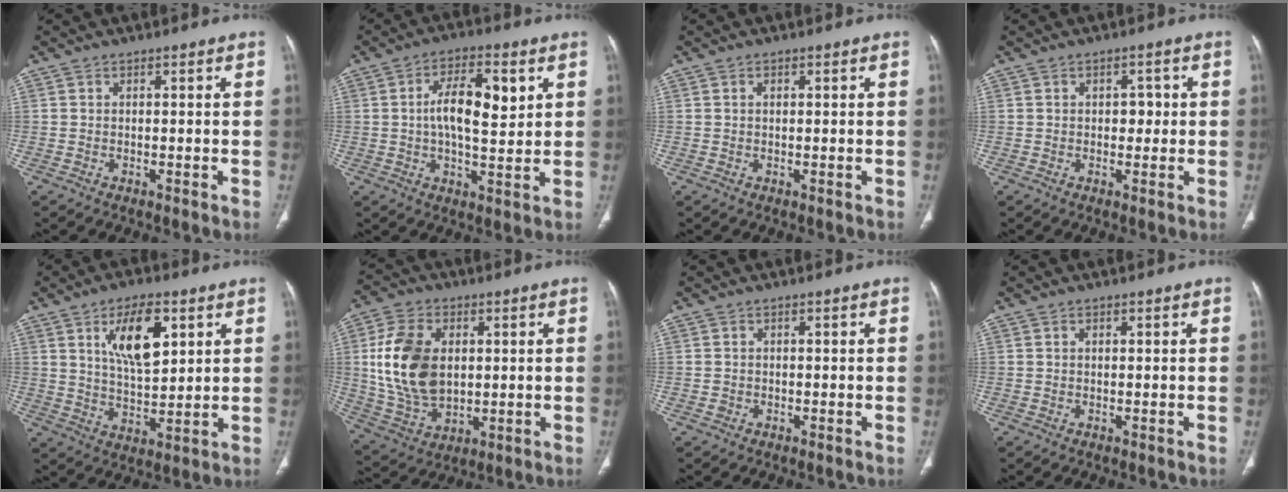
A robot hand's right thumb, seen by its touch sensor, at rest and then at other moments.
{"total": 10.5, "force": [2.4, 4.4, 9.3], "torque": [-0.141, -0.003, 0.035]}
{"total": 0.6, "force": [0.3, 0.3, 0.5], "torque": [-0.009, 0.000, 0.003]}
{"total": 2.5, "force": [0.2, 1.8, 1.7], "torque": [-0.007, 0.003, -0.001]}
{"total": 12.0, "force": [4.9, 5.5, 9.5], "torque": [-0.139, -0.024, 0.091]}
{"total": 16.4, "force": [2.2, 10.9, 12.1], "torque": [-0.219, -0.008, 0.052]}
{"total": 0.7, "force": [-0.3, 0.6, 0.2], "torque": [-0.001, 0.003, -0.005]}
{"total": 0.0}